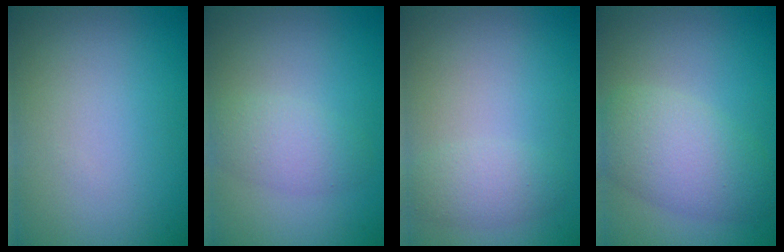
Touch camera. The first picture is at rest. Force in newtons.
{"total": 2.5, "press": 2.5, "slide": 0.1}
{"total": 2.1, "press": 2.1, "slide": 0.2}
{"total": 5.3, "press": 5.3, "slide": 0.1}